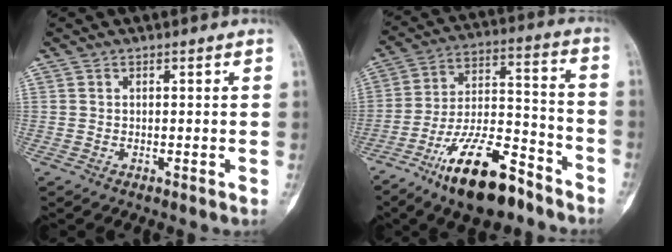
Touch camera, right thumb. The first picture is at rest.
{"total": 18.4, "force": [-11.9, 6.8, 12.3], "torque": [-0.202, 0.083, -0.205]}